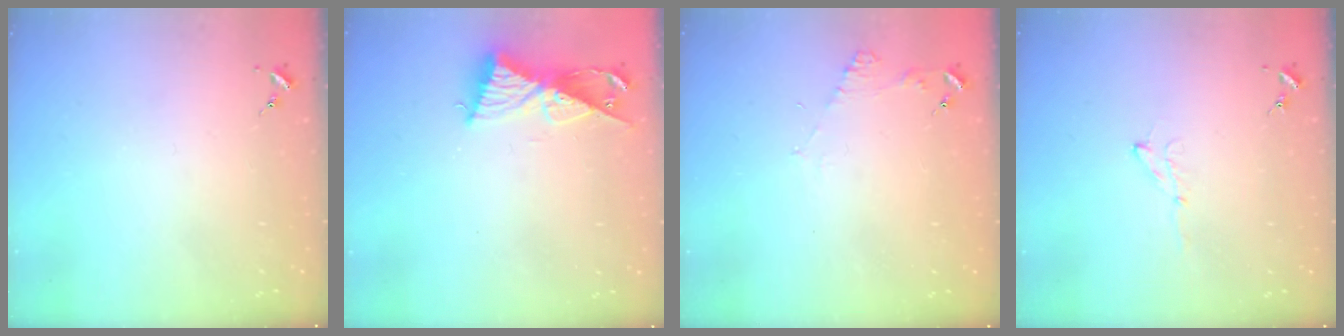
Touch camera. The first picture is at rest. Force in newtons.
{"total": 9.9, "press": 9.9, "slide": 0.6}
{"total": 4.9, "press": 4.9, "slide": 0.6}
{"total": 4.4, "press": 4.4, "slide": 0.5}